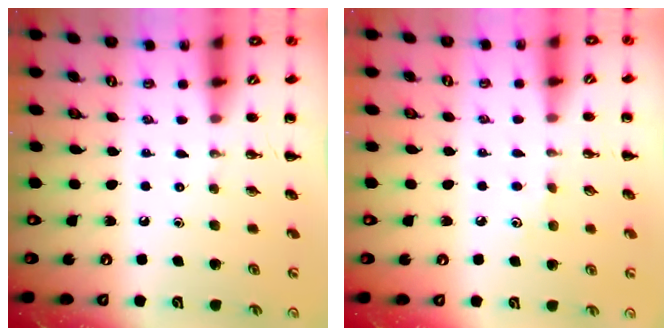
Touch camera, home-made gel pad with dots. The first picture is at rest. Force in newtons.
{"total": 3.8, "press": 3.6, "slide": 1.2}